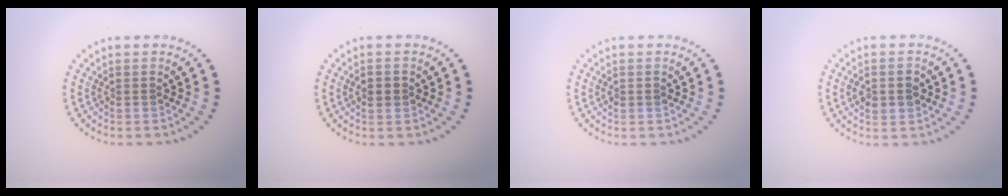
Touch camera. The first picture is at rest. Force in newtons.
{"total": 1.9, "press": 1.9, "slide": 0.1}
{"total": 0.9, "press": 0.9, "slide": 0.1}
{"total": 2.9, "press": 2.9, "slide": 0.1}